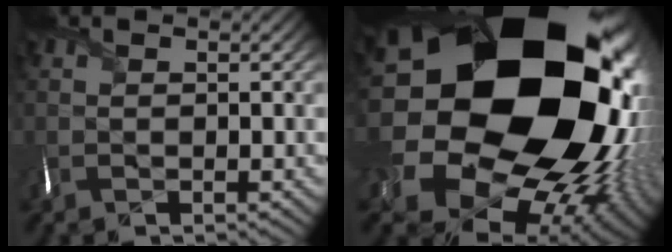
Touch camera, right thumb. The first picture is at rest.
{"total": 25.0, "force": [3.6, 19.3, 15.5], "torque": [-0.325, -0.062, 0.048]}